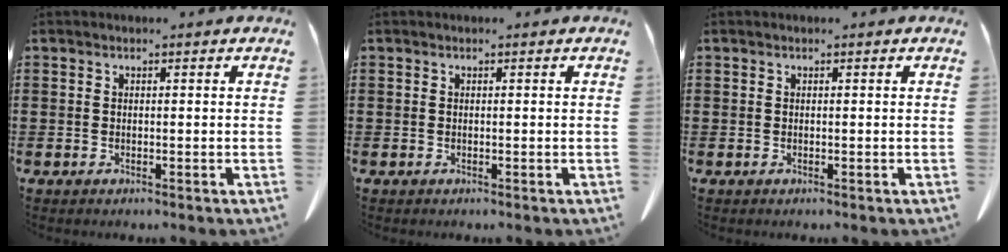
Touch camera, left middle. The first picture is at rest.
{"total": 0.0}
{"total": 0.0}